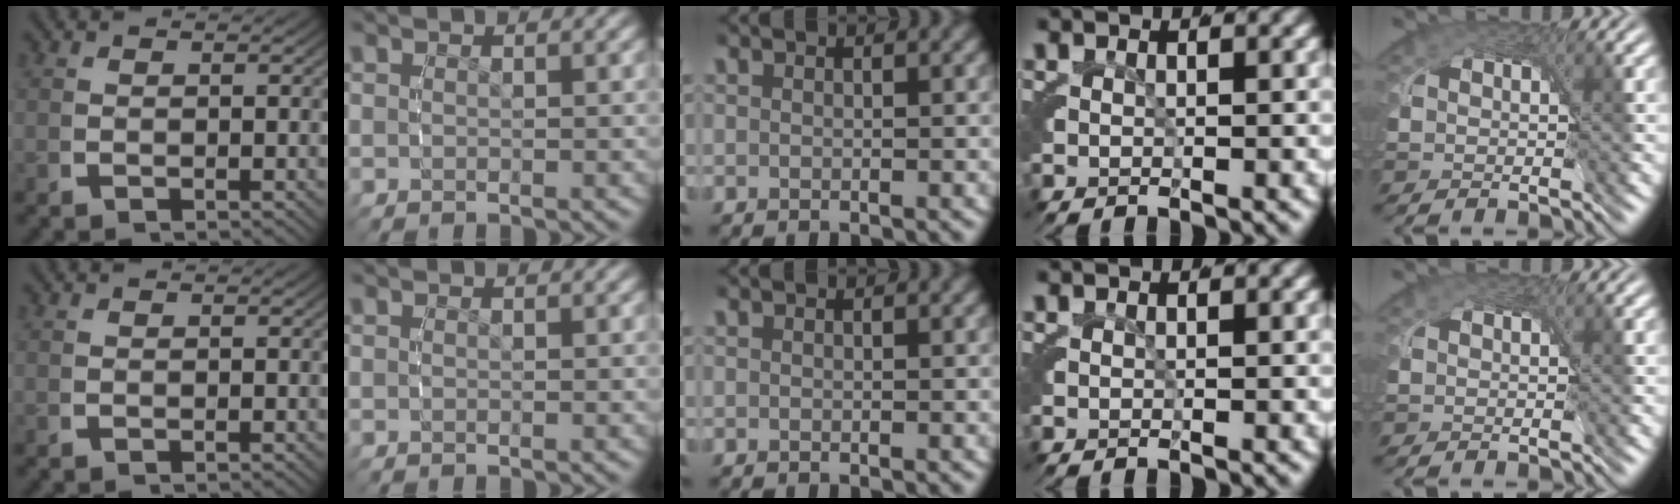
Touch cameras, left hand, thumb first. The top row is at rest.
{}